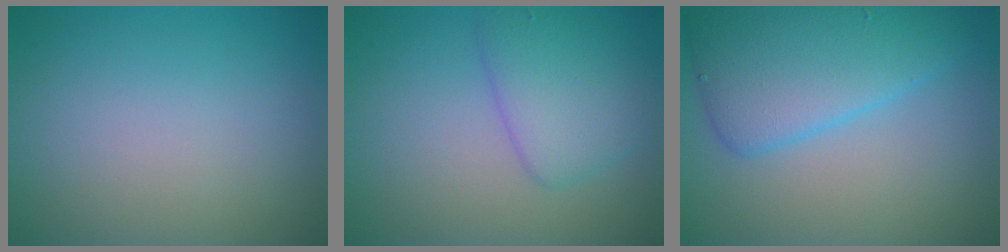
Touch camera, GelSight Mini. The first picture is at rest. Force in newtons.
{"total": 3.7, "press": 3.7, "slide": 0.3}
{"total": 6.1, "press": 6.1, "slide": 0.4}